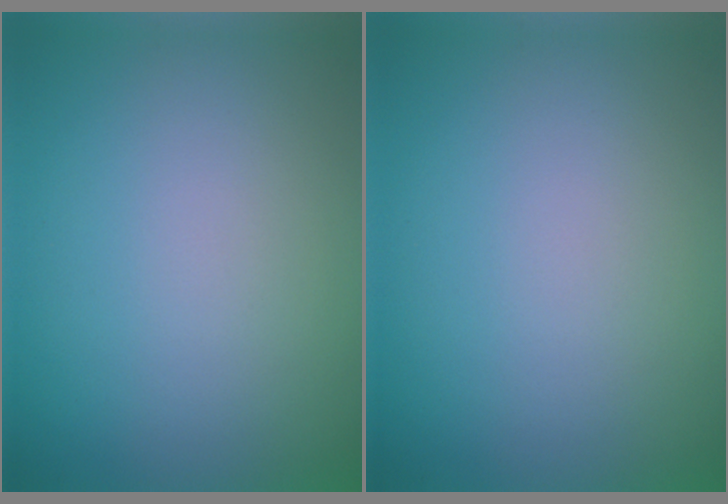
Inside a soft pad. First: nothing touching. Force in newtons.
{"total": 0.0}